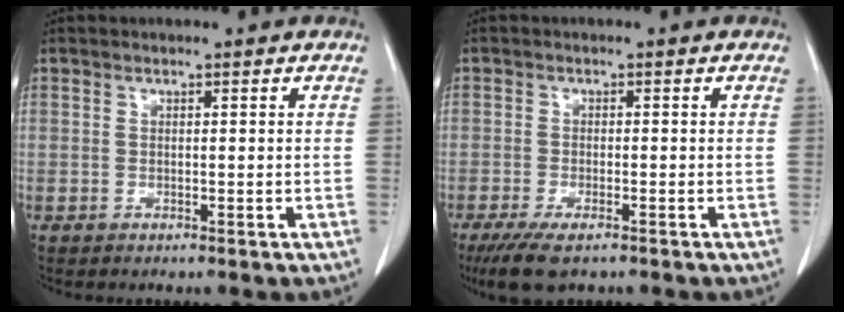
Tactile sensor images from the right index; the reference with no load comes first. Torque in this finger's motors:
{"motor_torque": [0.64, -0.52, 0.28, 0.07]}